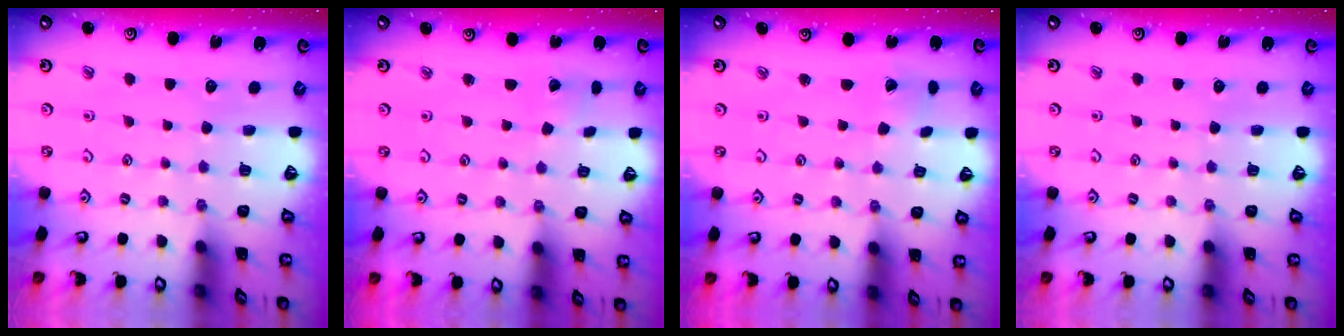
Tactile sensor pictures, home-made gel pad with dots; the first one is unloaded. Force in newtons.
{"total": 1.6, "press": 1.6, "slide": 0.1}
{"total": 0.7, "press": 0.7, "slide": 0.0}
{"total": 0.0}